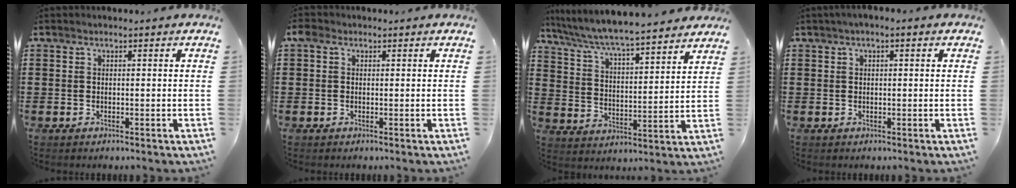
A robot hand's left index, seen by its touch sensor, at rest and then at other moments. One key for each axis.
{"total": 1.1, "fx": 0.0, "fy": 1.0, "fz": 0.6, "tx": -0.016, "ty": 0.007, "tz": -0.002}
{"total": 5.4, "fx": 5.1, "fy": -0.1, "fz": 1.7, "tx": -0.059, "ty": -0.037, "tz": 0.082}
{"total": 1.1, "fx": 0.2, "fy": 0.4, "fz": 1.0, "tx": -0.019, "ty": 0.004, "tz": 0.003}